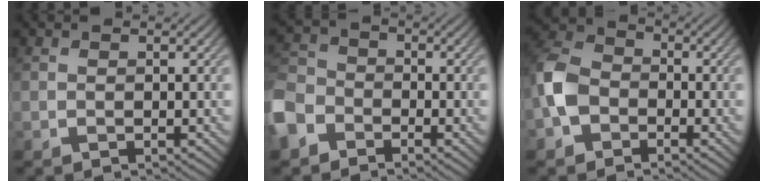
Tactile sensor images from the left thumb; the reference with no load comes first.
{"total": 6.7, "force": [-4.1, 4.6, 2.6], "torque": [-0.079, -0.008, -0.107]}
{"total": 6.5, "force": [-2.3, 5.0, 3.5], "torque": [-0.087, 0.005, -0.069]}